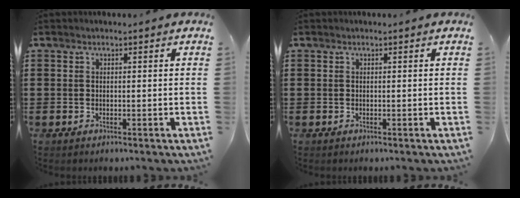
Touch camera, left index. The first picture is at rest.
{"total": 0.0}